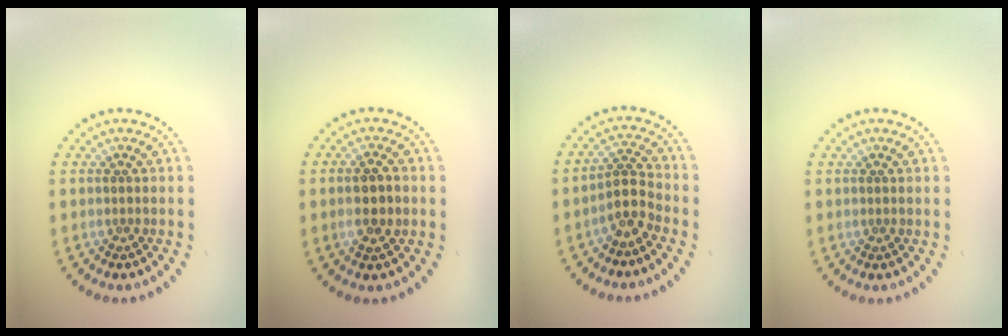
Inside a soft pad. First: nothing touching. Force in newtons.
{"total": 2.6, "press": 2.5, "slide": 0.5}
{"total": 2.7, "press": 2.1, "slide": 1.8}
{"total": 0.0}